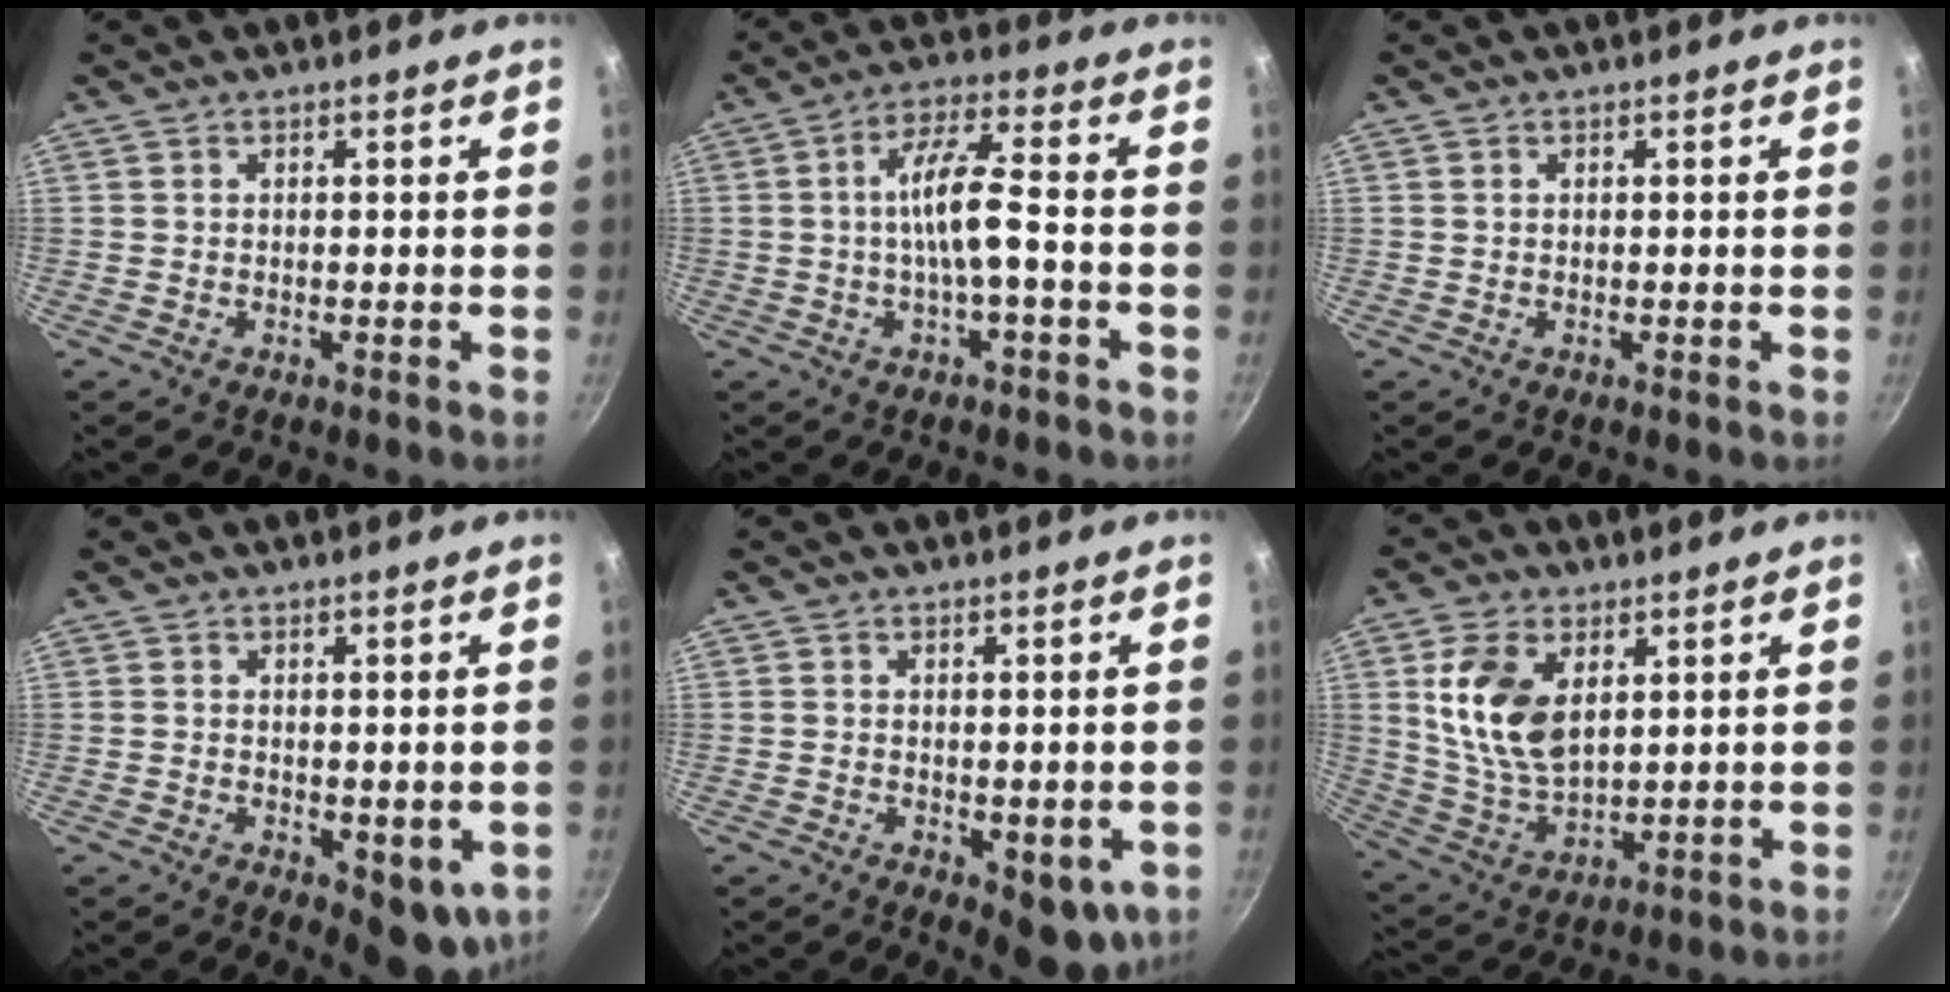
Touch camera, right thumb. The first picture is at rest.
{"total": 8.2, "force": [-1.5, 1.6, 7.9], "torque": [-0.146, 0.030, -0.032]}
{"total": 0.5, "force": [0.2, 0.4, 0.3], "torque": [-0.005, 0.001, 0.004]}
{"total": 6.3, "force": [-1.0, 3.2, 5.3], "torque": [-0.055, -0.006, -0.004]}
{"total": 6.8, "force": [-1.4, 3.6, 5.6], "torque": [-0.059, -0.005, -0.008]}
{"total": 13.6, "force": [4.0, 8.2, 10.1], "torque": [-0.182, -0.021, 0.088]}